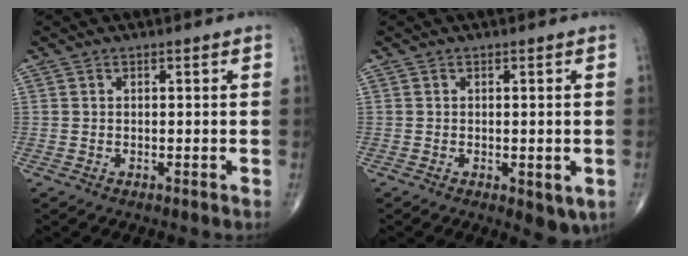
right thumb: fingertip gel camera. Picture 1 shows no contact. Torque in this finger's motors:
{"motor_torque": [-0.47, -0.07, 0.28, 0.11, 0.10]}